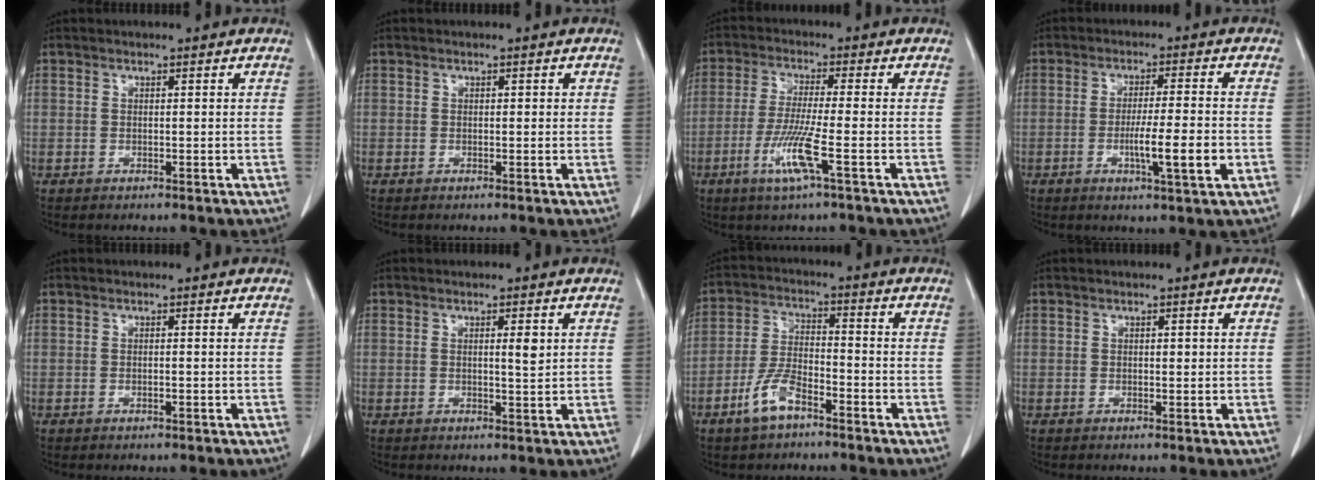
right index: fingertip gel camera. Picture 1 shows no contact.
{"total": 0.8, "force": [0.3, 0.6, 0.4], "torque": [0.004, 0.002, 0.001]}
{"total": 7.3, "force": [-3.0, -0.6, 6.6], "torque": [-0.136, -0.020, -0.062]}
{"total": 7.4, "force": [-2.1, -0.1, 7.1], "torque": [-0.116, -0.012, -0.034]}
{"total": 0.0}
{"total": 2.1, "force": [0.7, 0.3, 2.0], "torque": [-0.032, -0.003, 0.009]}
{"total": 6.7, "force": [-4.3, 2.5, 4.5], "torque": [-0.101, 0.001, -0.084]}
{"total": 0.7, "force": [0.2, 0.4, 0.5], "torque": [-0.004, 0.001, 0.002]}